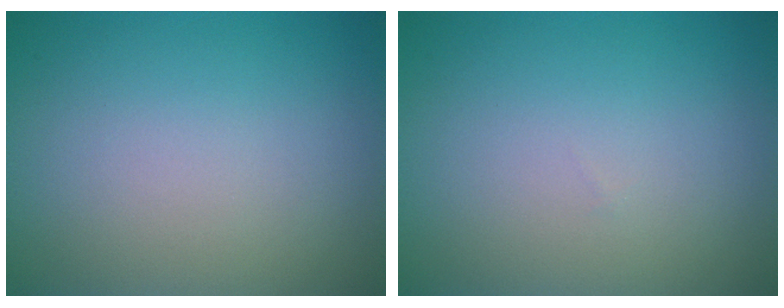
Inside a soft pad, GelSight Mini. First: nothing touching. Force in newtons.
{"total": 0.0}